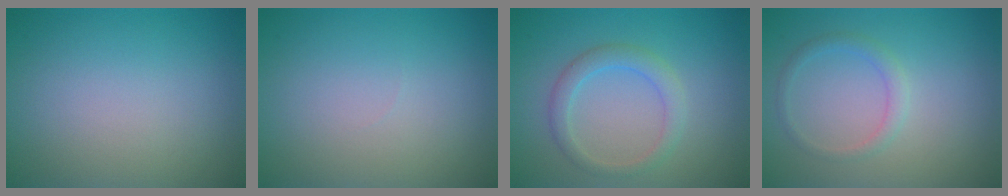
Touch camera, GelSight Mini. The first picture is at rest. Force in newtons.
{"total": 0.0}
{"total": 2.4, "press": 2.4, "slide": 0.2}
{"total": 1.4, "press": 1.4, "slide": 0.1}